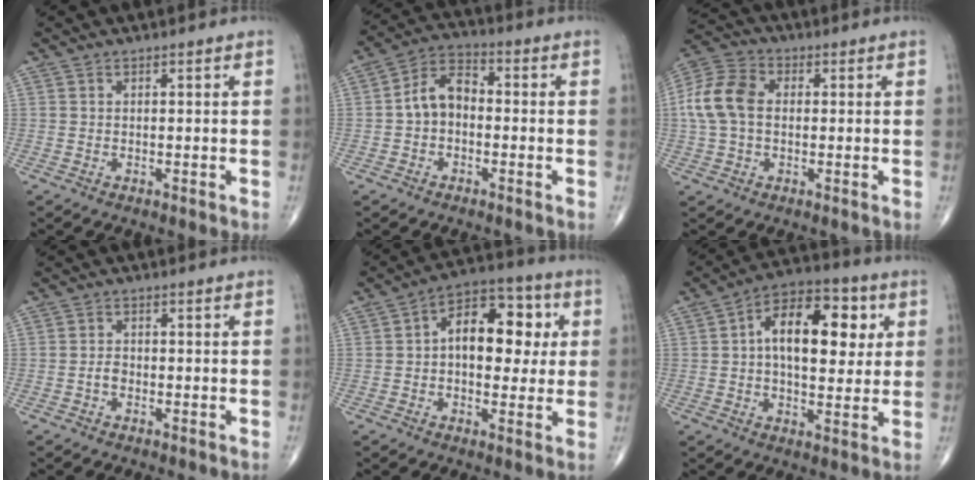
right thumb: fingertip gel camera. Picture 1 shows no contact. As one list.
[{"total": 7.5, "force": [-0.8, 5.2, 5.3], "torque": [-0.081, 0.028, -0.029]}, {"total": 10.3, "force": [0.5, 7.2, 7.4], "torque": [-0.155, 0.027, 0.002]}, {"total": 1.5, "force": [-0.7, 1.0, 1.0], "torque": [-0.016, 0.006, -0.015]}, {"total": 14.2, "force": [1.9, 8.5, 11.2], "torque": [-0.124, 0.026, 0.018]}, {"total": 16.2, "force": [3.3, 8.8, 13.2], "torque": [-0.172, 0.014, 0.042]}]